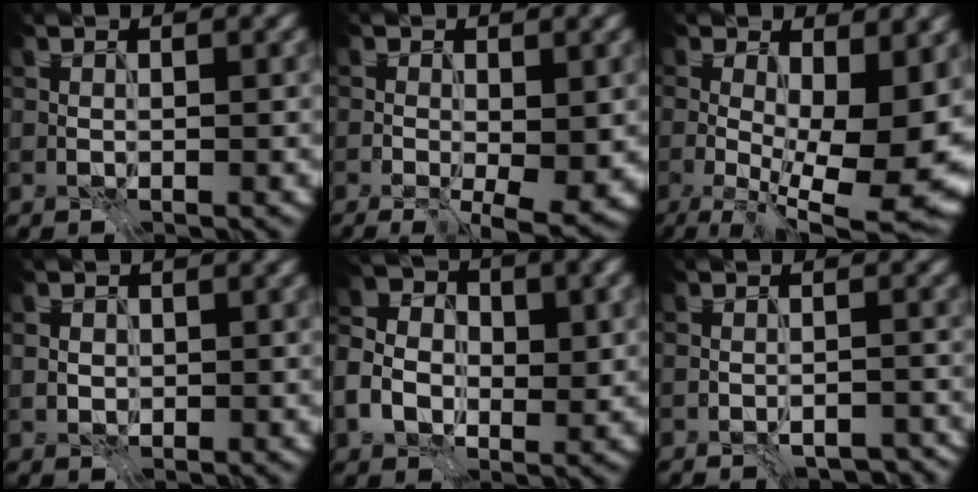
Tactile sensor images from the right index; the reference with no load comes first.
{"total": 3.9, "force": [-0.3, 1.2, 3.7], "torque": [-0.047, -0.008, -0.002]}
{"total": 12.4, "force": [-0.2, 4.8, 11.5], "torque": [-0.154, -0.012, 0.010]}
{"total": 0.7, "force": [0.0, 0.7, 0.1], "torque": [-0.001, -0.001, 0.005]}
{"total": 7.1, "force": [-1.0, 5.4, 4.6], "torque": [-0.075, 0.003, -0.021]}
{"total": 2.0, "force": [-1.6, 0.6, 1.0], "torque": [-0.002, -0.002, -0.018]}